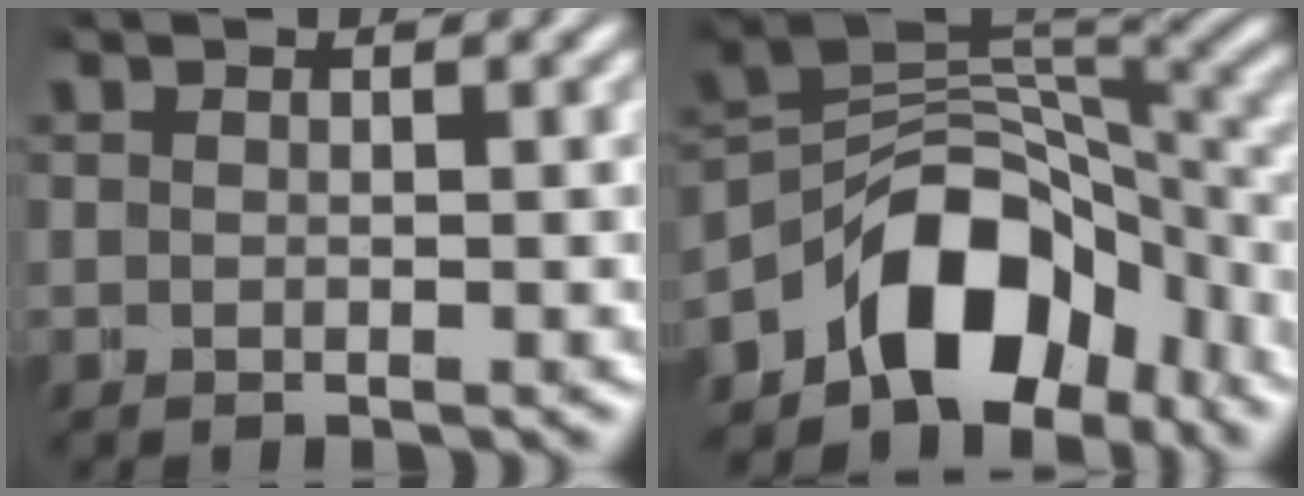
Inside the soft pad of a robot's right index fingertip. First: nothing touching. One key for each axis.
{"total": 10.7, "fx": -4.0, "fy": 7.1, "fz": 6.9, "tx": -0.128, "ty": -0.025, "tz": -0.062}